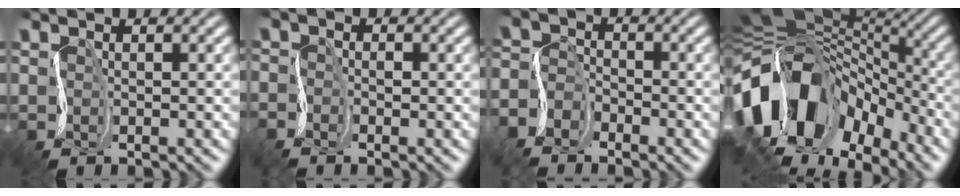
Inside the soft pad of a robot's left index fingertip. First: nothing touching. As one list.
[{"total": 1.6, "force": [-1.5, 0.2, 0.2], "torque": [-0.007, -0.002, -0.030]}, {"total": 4.3, "force": [-3.8, 1.9, 0.7], "torque": [-0.021, -0.006, -0.079]}, {"total": 15.8, "force": [-5.2, 10.3, 10.8], "torque": [-0.216, 0.009, -0.095]}]